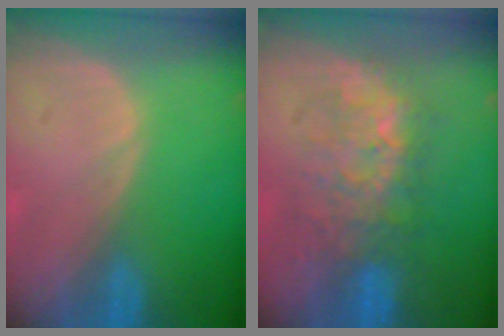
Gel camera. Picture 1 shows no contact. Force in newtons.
{"total": 8.0, "press": 7.9, "slide": 0.8}